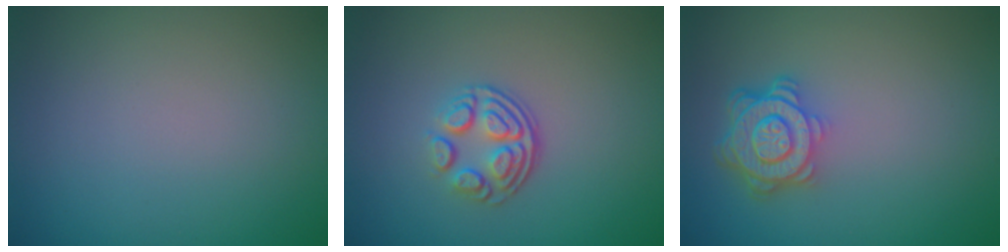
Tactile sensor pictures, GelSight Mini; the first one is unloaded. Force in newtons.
{"total": 3.5, "press": 2.5, "slide": 2.4}
{"total": 4.8, "press": 3.6, "slide": 3.1}